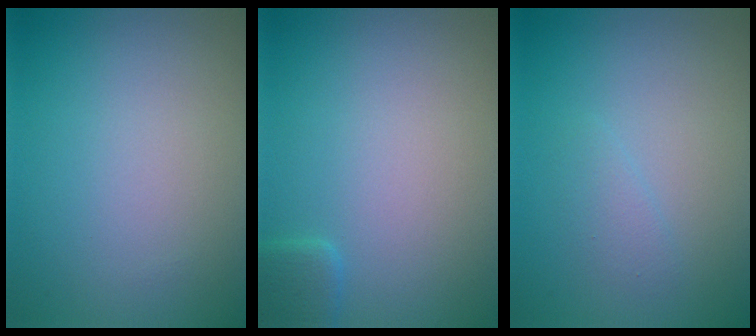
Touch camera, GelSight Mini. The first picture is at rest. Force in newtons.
{"total": 1.6, "press": 1.6, "slide": 0.1}
{"total": 1.1, "press": 1.1, "slide": 0.1}